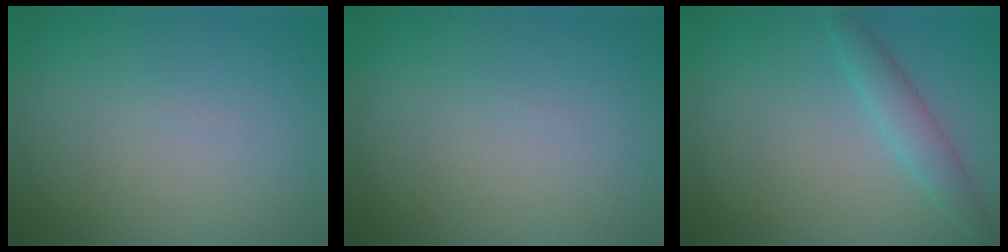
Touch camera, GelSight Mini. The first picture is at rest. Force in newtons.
{"total": 0.0}
{"total": 2.3, "press": 2.3, "slide": 0.1}